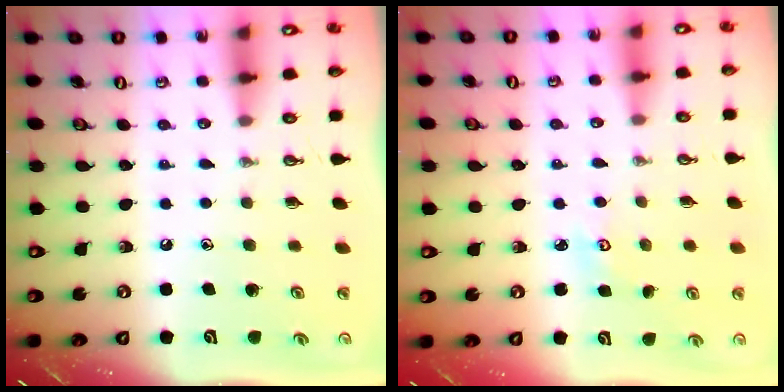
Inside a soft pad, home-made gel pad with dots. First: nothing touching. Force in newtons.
{"total": 3.1, "press": 3.1, "slide": 0.3}